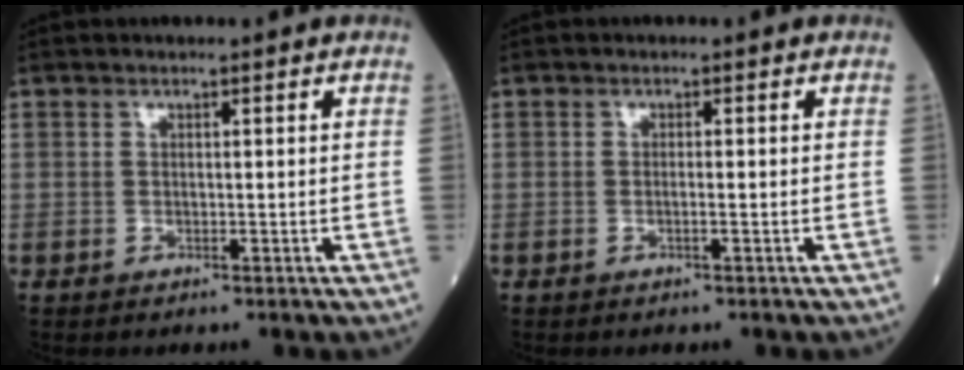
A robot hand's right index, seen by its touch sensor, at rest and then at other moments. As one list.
[{"total": 0.9, "force": [-0.4, -0.1, 0.9], "torque": [-0.016, 0.001, -0.007]}]